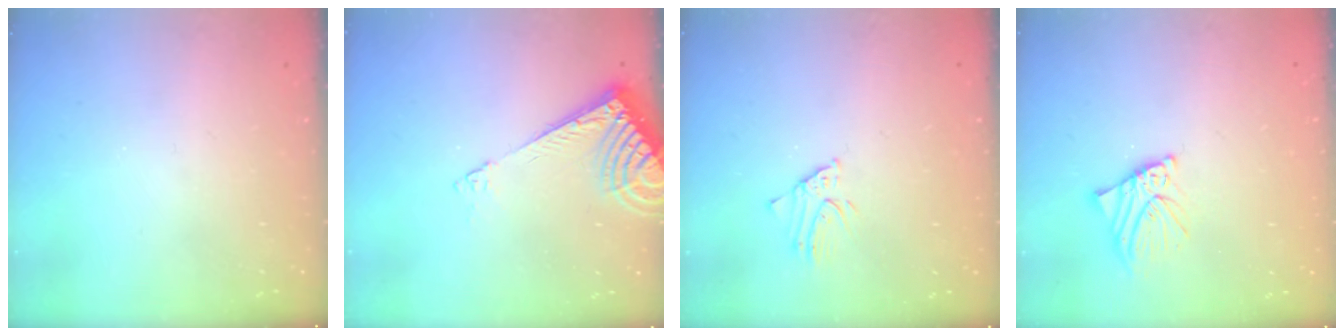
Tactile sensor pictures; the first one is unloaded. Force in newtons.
{"total": 8.4, "press": 8.3, "slide": 0.9}
{"total": 2.3, "press": 2.3, "slide": 0.1}
{"total": 7.5, "press": 7.4, "slide": 1.0}